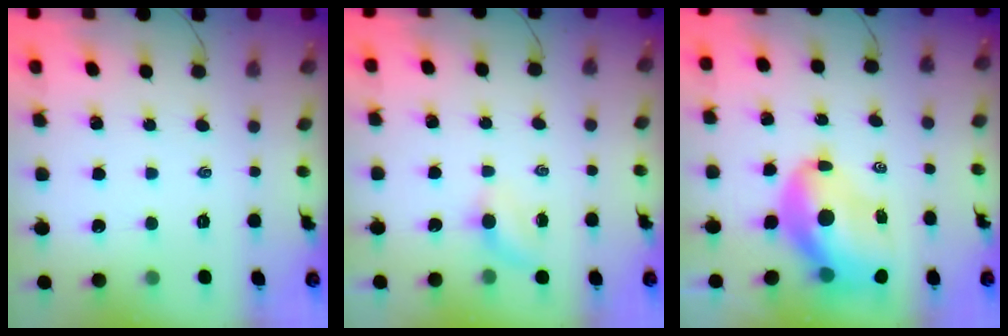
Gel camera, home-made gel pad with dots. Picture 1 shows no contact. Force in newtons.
{"total": 3.1, "press": 2.9, "slide": 1.0}
{"total": 11.5, "press": 11.1, "slide": 3.1}